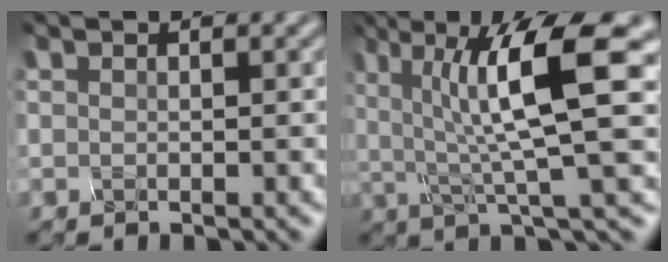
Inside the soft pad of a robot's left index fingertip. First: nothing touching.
{"total": 9.5, "force": [1.5, 1.9, 9.1], "torque": [-0.162, 0.001, 0.041]}